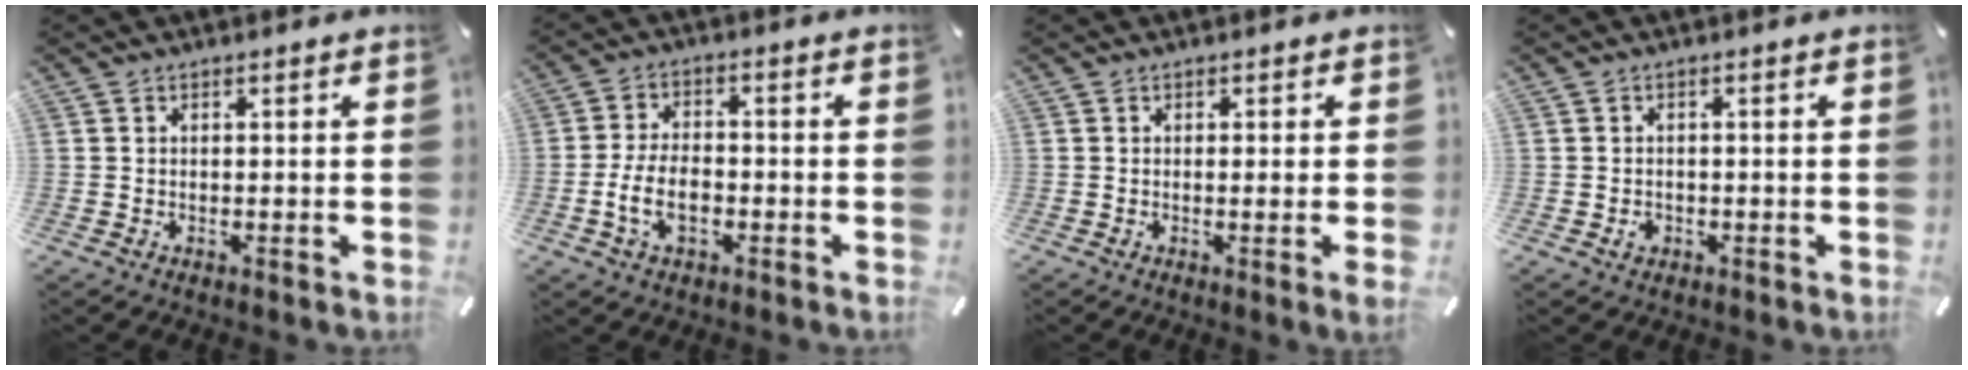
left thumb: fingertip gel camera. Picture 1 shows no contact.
{"total": 7.6, "force": [-2.2, 4.6, 5.6], "torque": [-0.125, 0.009, -0.043]}
{"total": 2.4, "force": [-0.2, -0.3, 2.4], "torque": [-0.039, -0.009, -0.003]}
{"total": 1.5, "force": [-0.5, 1.2, 0.6], "torque": [-0.013, 0.005, -0.010]}